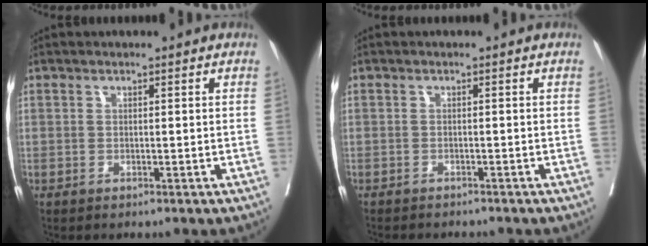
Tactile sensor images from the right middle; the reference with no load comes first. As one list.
[{"total": 5.1, "force": [-4.6, 1.0, 1.8], "torque": [-0.025, -0.005, -0.061]}]